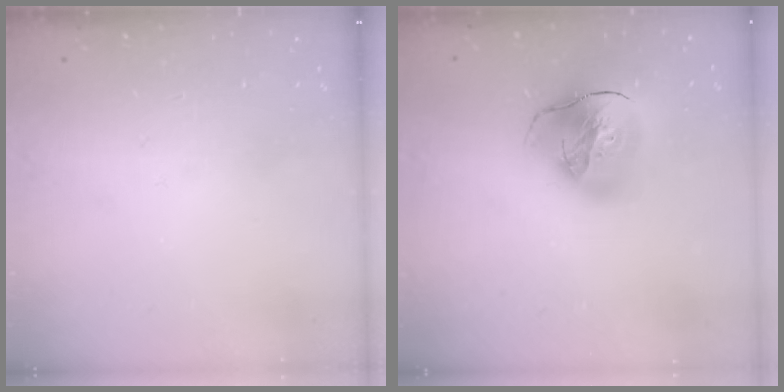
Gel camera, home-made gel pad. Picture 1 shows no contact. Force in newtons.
{"total": 20.3, "press": 20.2, "slide": 2.2}